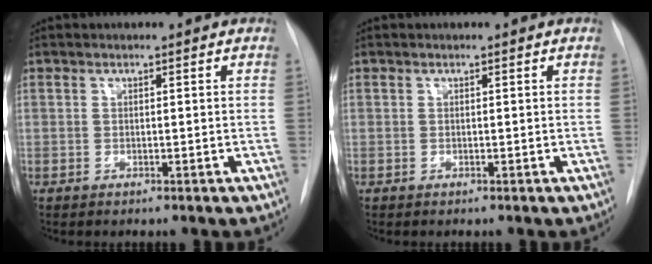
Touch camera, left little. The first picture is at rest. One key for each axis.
{"total": 0.0}